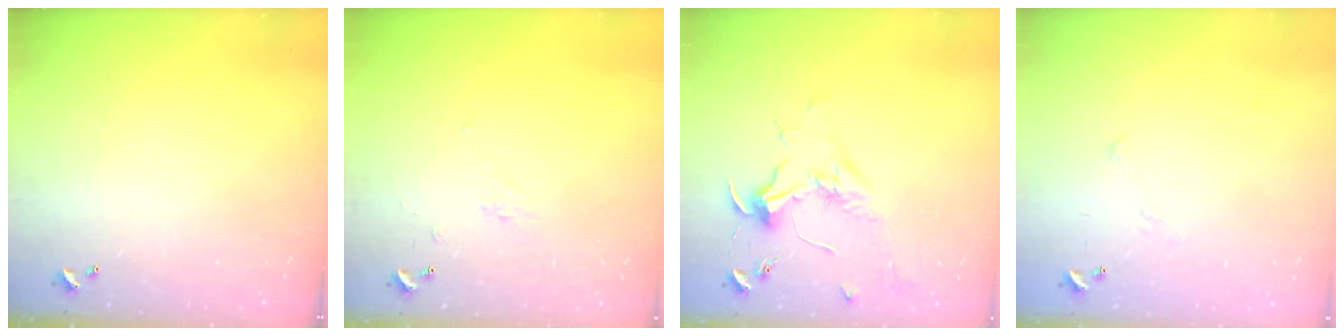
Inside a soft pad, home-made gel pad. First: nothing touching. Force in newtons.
{"total": 1.3, "press": 1.3, "slide": 0.3}
{"total": 1.9, "press": 1.7, "slide": 0.8}
{"total": 5.7, "press": 5.7, "slide": 0.7}